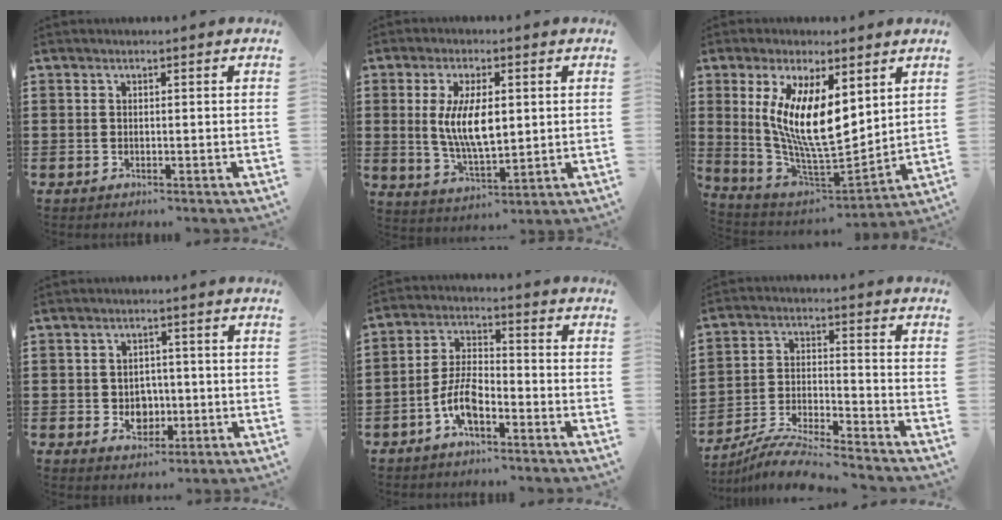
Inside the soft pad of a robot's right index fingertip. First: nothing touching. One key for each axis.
{"total": 8.8, "fx": 1.1, "fy": 3.6, "fz": 8.0, "tx": -0.159, "ty": 0.001, "tz": 0.014}
{"total": 12.0, "fx": 3.2, "fy": 4.4, "fz": 10.7, "tx": -0.217, "ty": -0.020, "tz": 0.058}
{"total": 3.7, "fx": -0.5, "fy": 3.3, "fz": 1.5, "tx": -0.032, "ty": 0.004, "tz": -0.013}
{"total": 6.6, "fx": -3.4, "fy": 2.9, "fz": 4.8, "tx": -0.115, "ty": 0.003, "tz": -0.071}
{"total": 7.6, "fx": -7.4, "fy": -0.1, "fz": 2.0, "tx": -0.049, "ty": 0.001, "tz": -0.147}